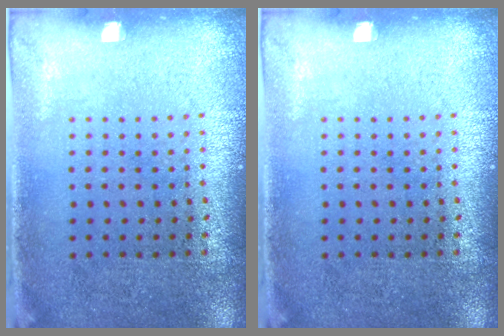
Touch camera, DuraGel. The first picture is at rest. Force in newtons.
{"total": 0.0}